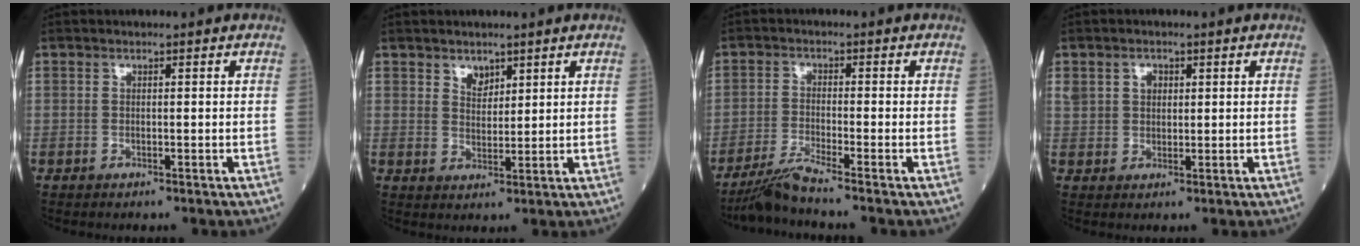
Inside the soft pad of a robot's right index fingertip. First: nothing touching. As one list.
[{"total": 2.7, "force": [1.9, 1.6, 1.0], "torque": [-0.016, -0.002, 0.037]}, {"total": 4.6, "force": [-4.0, -1.5, 1.8], "torque": [-0.045, -0.026, -0.084]}, {"total": 3.5, "force": [1.4, 2.8, 1.5], "torque": [-0.028, 0.010, 0.029]}]